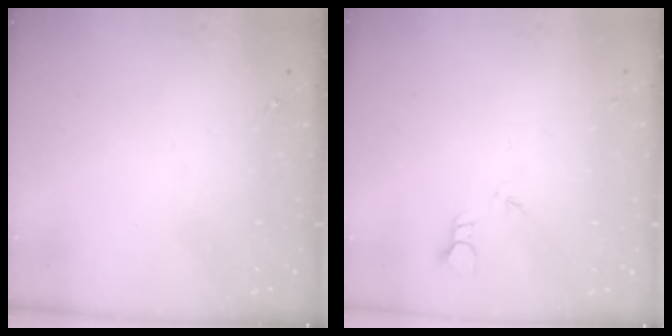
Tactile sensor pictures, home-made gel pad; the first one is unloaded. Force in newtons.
{"total": 2.4, "press": 2.4, "slide": 0.2}